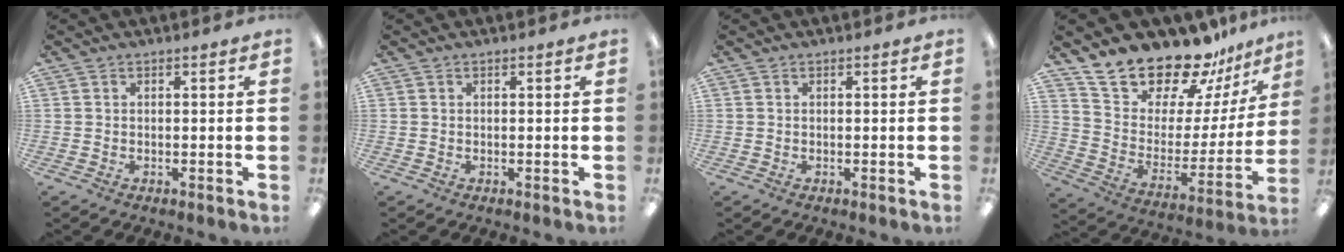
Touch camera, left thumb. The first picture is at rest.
{"total": 0.0}
{"total": 0.0}
{"total": 20.4, "force": [18.4, 6.9, 5.3], "torque": [-0.103, -0.152, 0.331]}